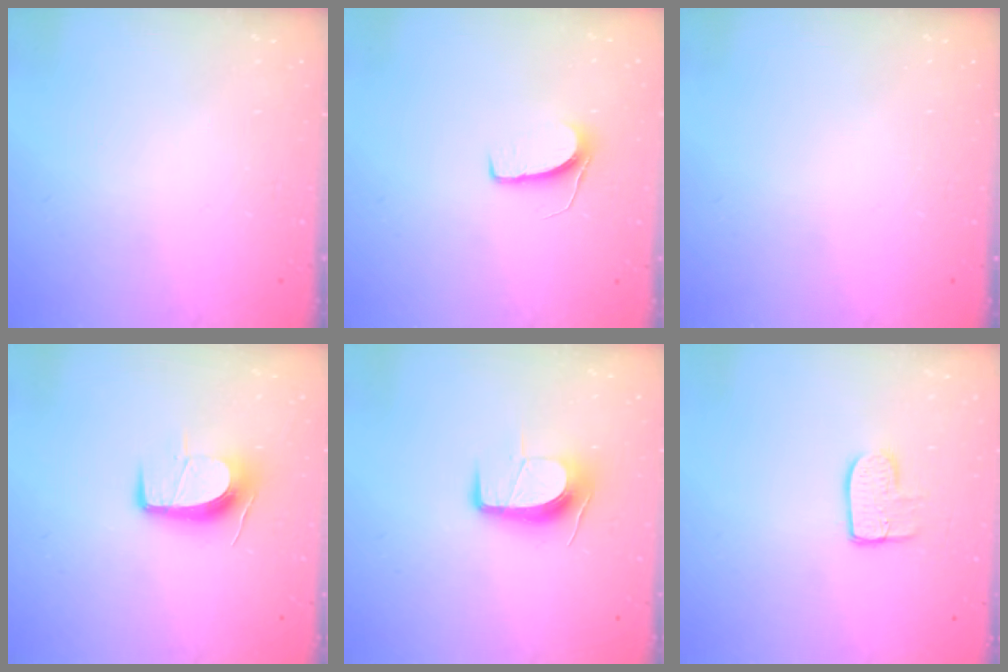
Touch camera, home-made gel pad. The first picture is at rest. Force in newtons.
{"total": 6.4, "press": 6.4, "slide": 0.6}
{"total": 0.0}
{"total": 9.8, "press": 9.8, "slide": 0.7}
{"total": 9.9, "press": 9.9, "slide": 0.6}
{"total": 7.4, "press": 7.4, "slide": 0.2}